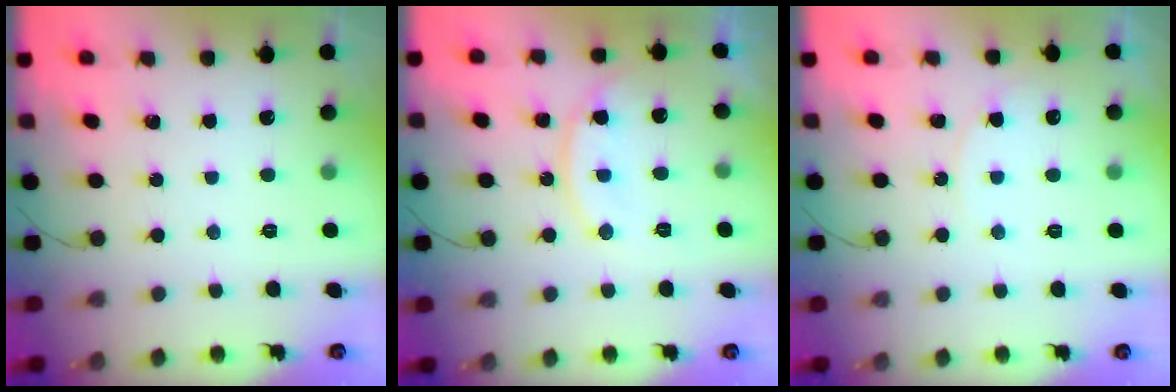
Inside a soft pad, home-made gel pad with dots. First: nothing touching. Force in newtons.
{"total": 11.4, "press": 11.4, "slide": 0.2}
{"total": 3.9, "press": 3.9, "slide": 0.3}